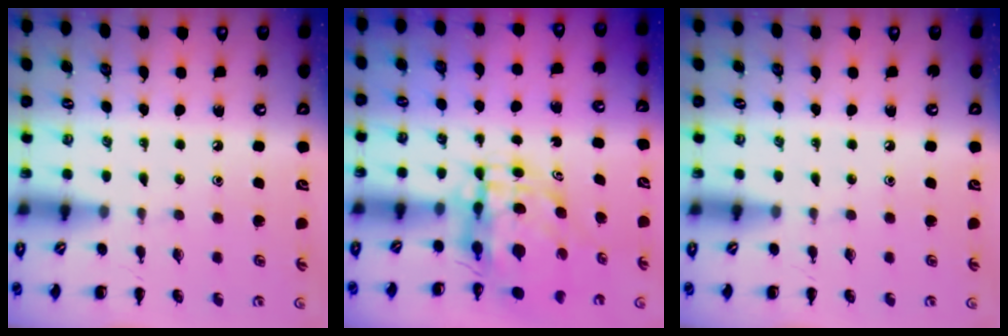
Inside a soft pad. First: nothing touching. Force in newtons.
{"total": 6.2, "press": 6.1, "slide": 1.1}
{"total": 0.0}